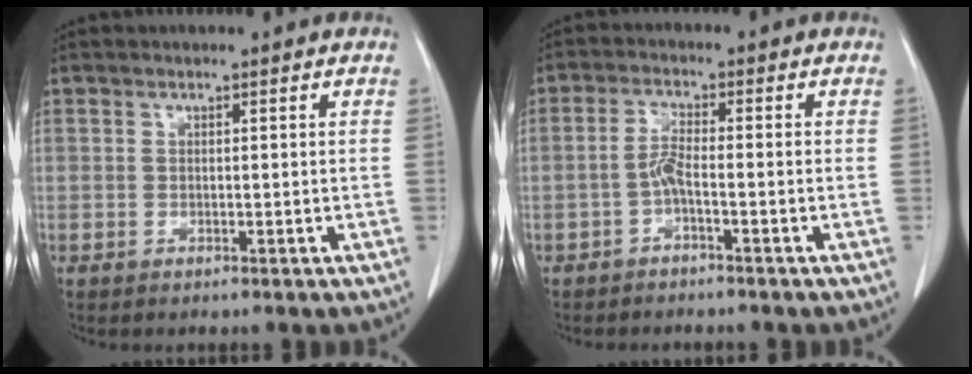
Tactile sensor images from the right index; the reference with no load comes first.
{"total": 2.7, "force": [-1.2, 0.2, 2.4], "torque": [-0.048, 0.003, -0.027]}